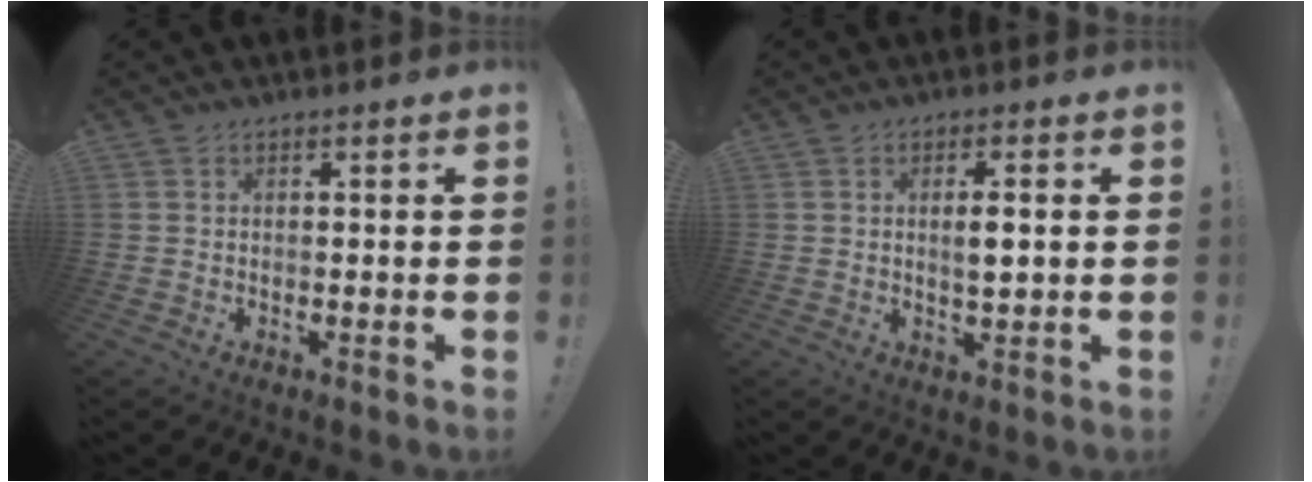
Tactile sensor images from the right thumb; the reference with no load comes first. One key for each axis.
{"total": 4.2, "fx": 0.5, "fy": 1.2, "fz": 4.0, "tx": -0.051, "ty": -0.008, "tz": 0.001}